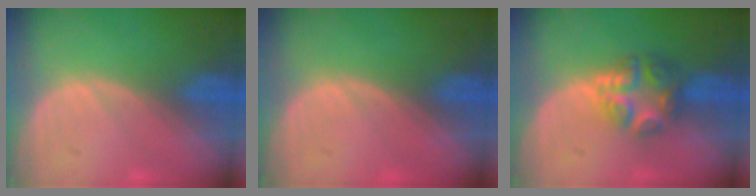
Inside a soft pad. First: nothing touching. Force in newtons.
{"total": 0.6, "press": 0.0, "slide": 0.6}
{"total": 6.1, "press": 5.4, "slide": 2.9}